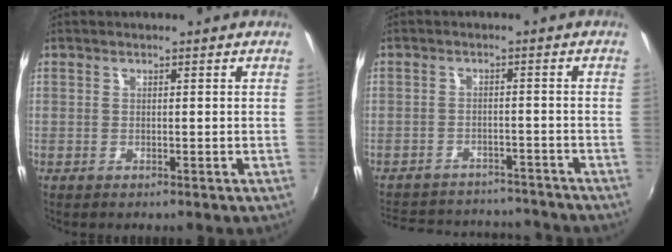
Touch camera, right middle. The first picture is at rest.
{"total": 15.5, "force": [-13.3, 6.5, 4.7], "torque": [-0.117, 0.040, -0.171]}